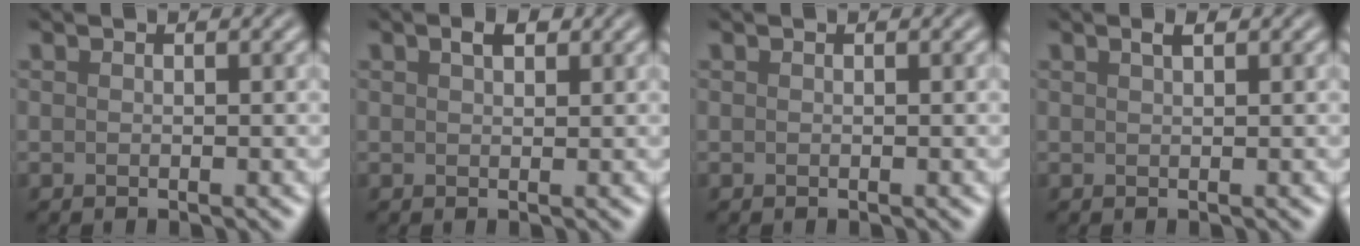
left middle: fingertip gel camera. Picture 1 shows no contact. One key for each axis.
{"total": 1.6, "fx": 1.0, "fy": 0.7, "fz": 1.1, "tx": -0.017, "ty": 0.005, "tz": 0.017}
{"total": 0.0}
{"total": 1.0, "fx": 0.7, "fy": 0.2, "fz": 0.7, "tx": -0.013, "ty": 0.001, "tz": 0.011}